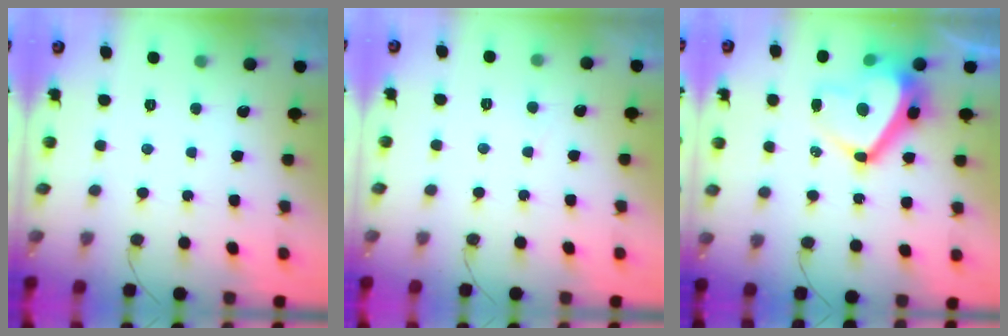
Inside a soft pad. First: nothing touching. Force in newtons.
{"total": 2.0, "press": 2.0, "slide": 0.2}
{"total": 13.0, "press": 12.7, "slide": 2.6}